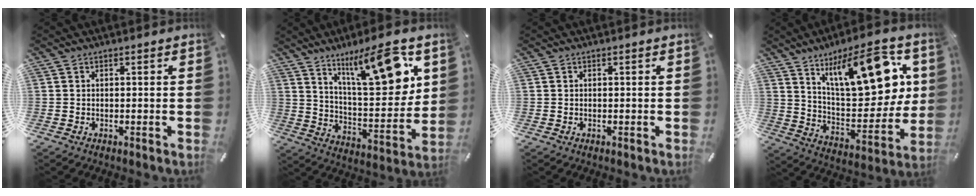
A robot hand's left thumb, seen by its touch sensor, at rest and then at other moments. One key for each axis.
{"total": 18.0, "fx": 10.7, "fy": 5.9, "fz": 13.3, "tx": -0.195, "ty": -0.057, "tz": 0.168}
{"total": 0.0}
{"total": 21.3, "fx": 11.1, "fy": 9.2, "fz": 15.7, "tx": -0.229, "ty": -0.051, "tz": 0.181}